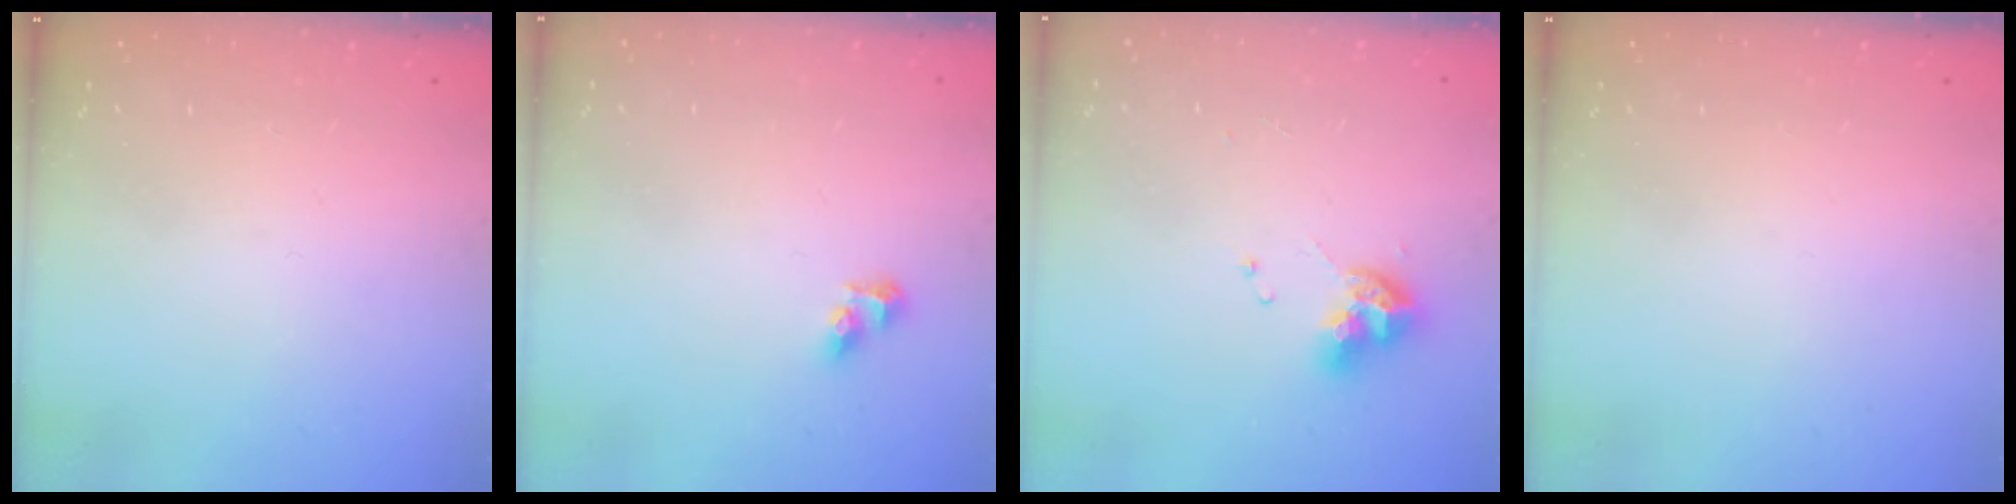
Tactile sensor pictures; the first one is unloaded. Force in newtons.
{"total": 5.4, "press": 5.4, "slide": 0.4}
{"total": 9.6, "press": 9.5, "slide": 0.8}
{"total": 0.0}